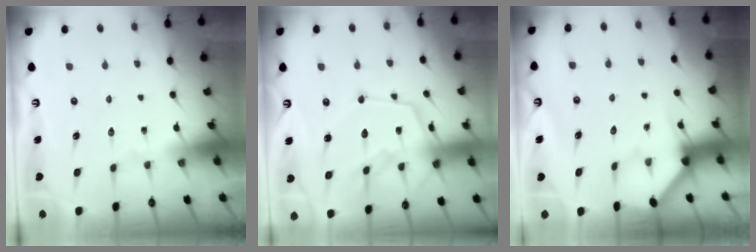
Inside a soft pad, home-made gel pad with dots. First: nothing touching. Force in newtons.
{"total": 15.8, "press": 15.8, "slide": 1.4}
{"total": 3.7, "press": 3.7, "slide": 0.4}